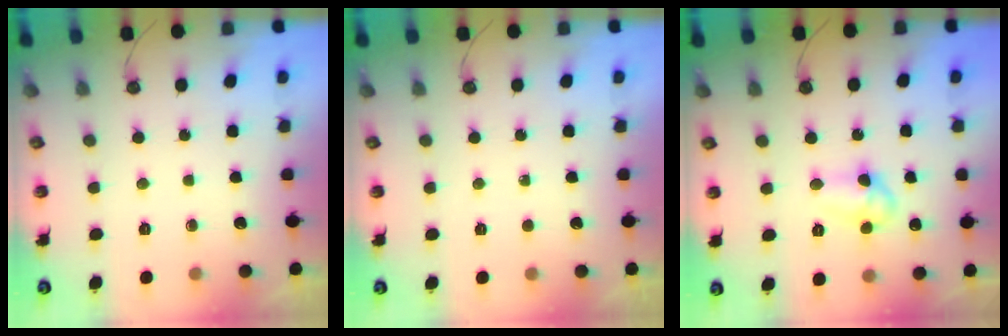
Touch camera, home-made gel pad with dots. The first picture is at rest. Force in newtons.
{"total": 0.0}
{"total": 8.5, "press": 8.5, "slide": 0.6}